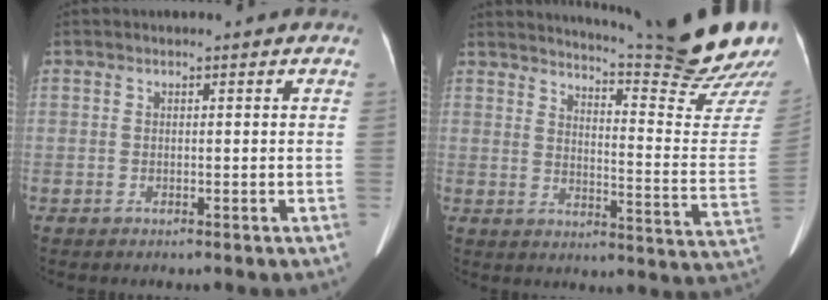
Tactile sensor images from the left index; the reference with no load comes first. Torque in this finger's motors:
{"motor_torque": [0.71, -1.43, 0.15, 0.04]}